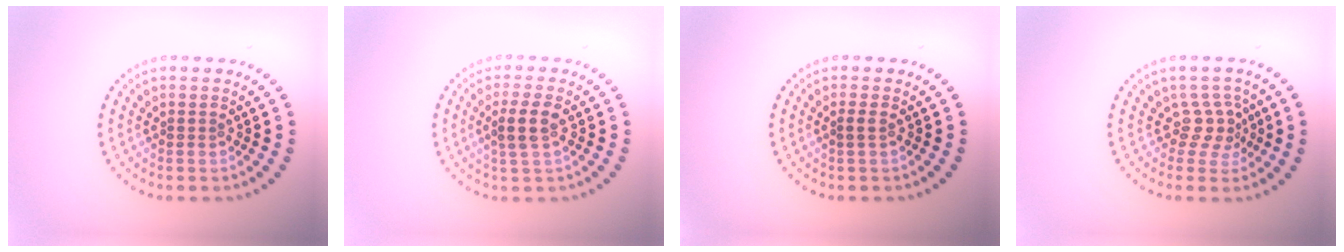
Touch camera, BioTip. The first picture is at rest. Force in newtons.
{"total": 2.7, "press": 2.6, "slide": 1.0}
{"total": 0.6, "press": 0.6, "slide": 0.1}
{"total": 2.3, "press": 1.5, "slide": 1.7}